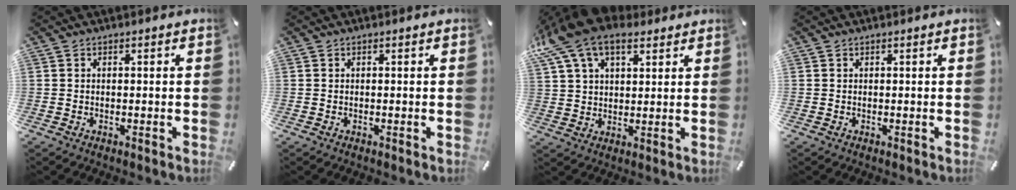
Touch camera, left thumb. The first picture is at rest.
{"total": 0.0}
{"total": 13.2, "force": [7.6, 7.9, 7.4], "torque": [-0.184, -0.018, 0.143]}
{"total": 0.6, "force": [0.1, 0.6, -0.2], "torque": [0.006, 0.007, 0.000]}